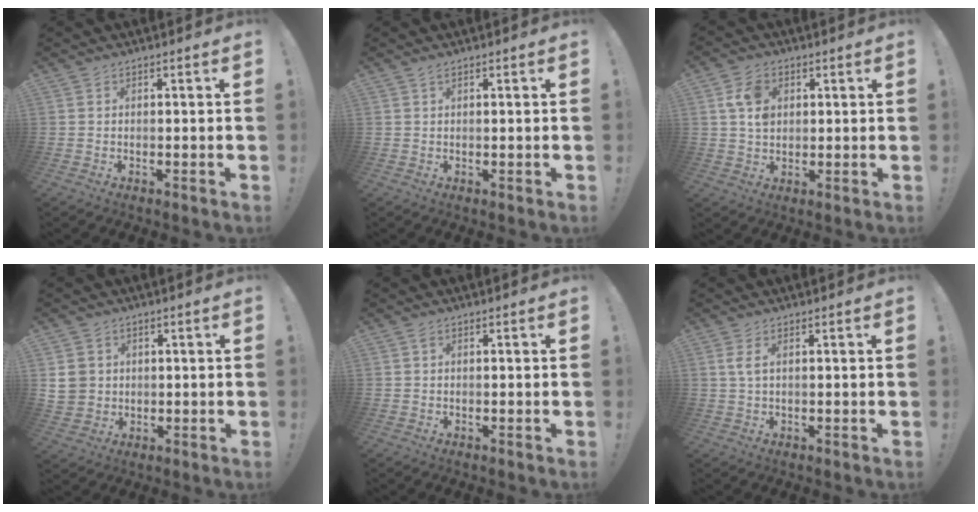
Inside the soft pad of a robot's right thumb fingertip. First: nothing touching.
{"total": 1.2, "force": [0.7, 0.3, 1.0], "torque": [-0.012, -0.003, 0.010]}
{"total": 7.8, "force": [2.3, 5.8, 4.7], "torque": [-0.080, 0.006, 0.045]}
{"total": 6.4, "force": [1.8, 5.7, 2.2], "torque": [-0.041, -0.008, 0.038]}
{"total": 0.5, "force": [0.0, 0.0, 0.5], "torque": [-0.014, 0.002, 0.001]}
{"total": 2.7, "force": [0.8, 0.7, 2.5], "torque": [-0.049, 0.003, 0.015]}